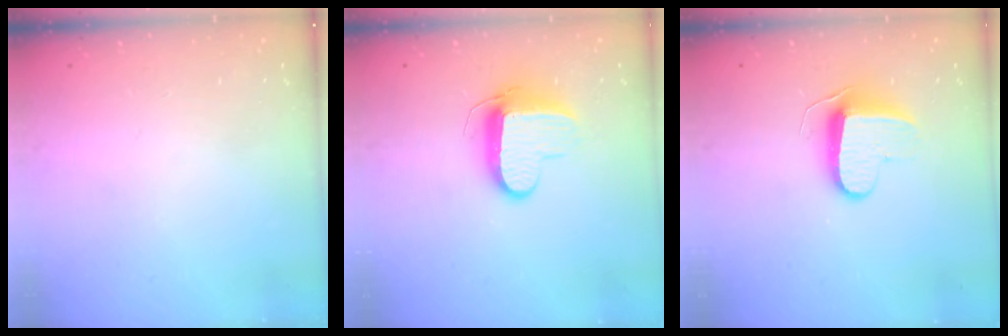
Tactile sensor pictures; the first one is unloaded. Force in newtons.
{"total": 9.6, "press": 9.6, "slide": 0.8}
{"total": 9.0, "press": 8.9, "slide": 0.7}